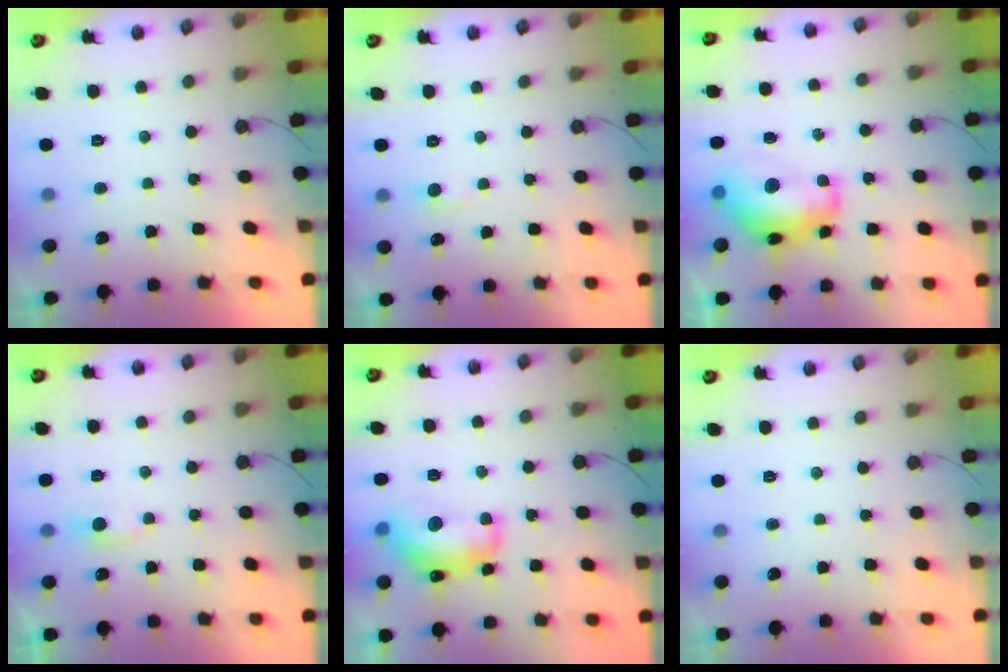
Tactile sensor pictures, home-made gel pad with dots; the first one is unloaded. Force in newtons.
{"total": 3.9, "press": 3.8, "slide": 0.5}
{"total": 14.1, "press": 14.0, "slide": 1.5}
{"total": 3.6, "press": 3.6, "slide": 0.4}
{"total": 13.8, "press": 13.8, "slide": 1.0}
{"total": 0.0}